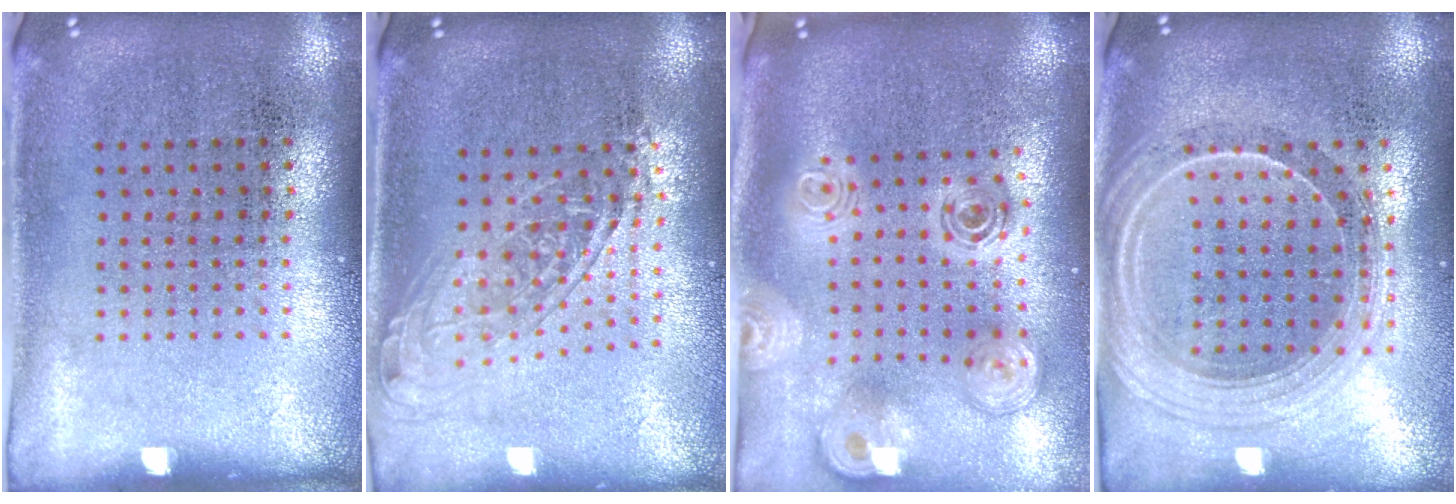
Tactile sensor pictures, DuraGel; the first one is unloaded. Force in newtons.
{"total": 1.5, "press": 1.3, "slide": 0.8}
{"total": 2.8, "press": 2.0, "slide": 2.0}
{"total": 2.4, "press": 2.0, "slide": 1.2}